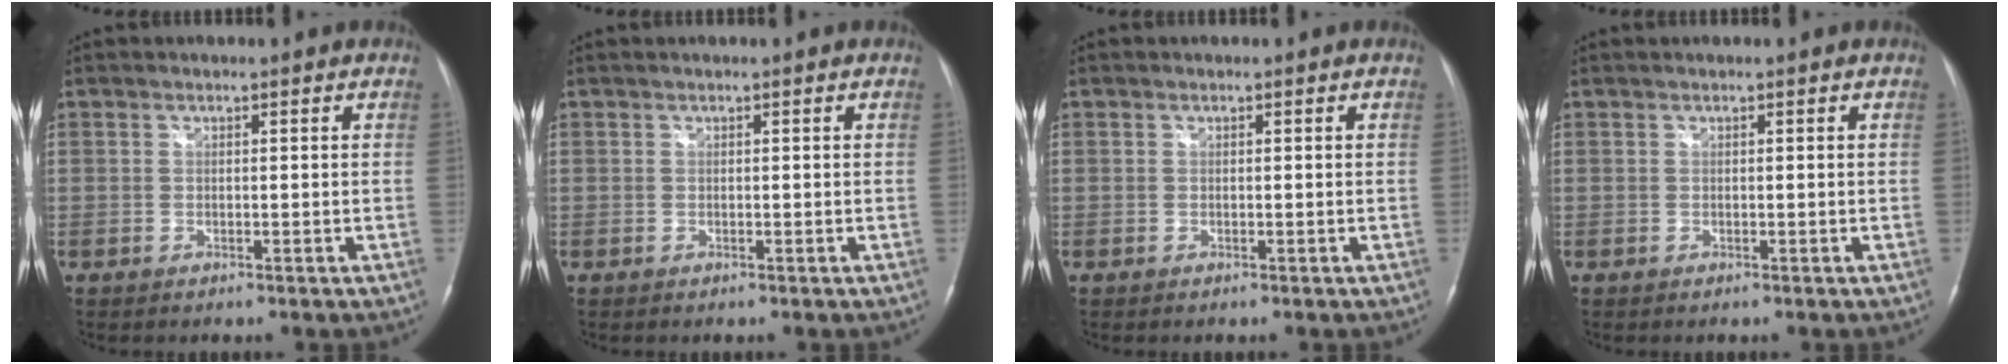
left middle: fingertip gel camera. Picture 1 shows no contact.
{"total": 0.0}
{"total": 0.0}
{"total": 0.0}